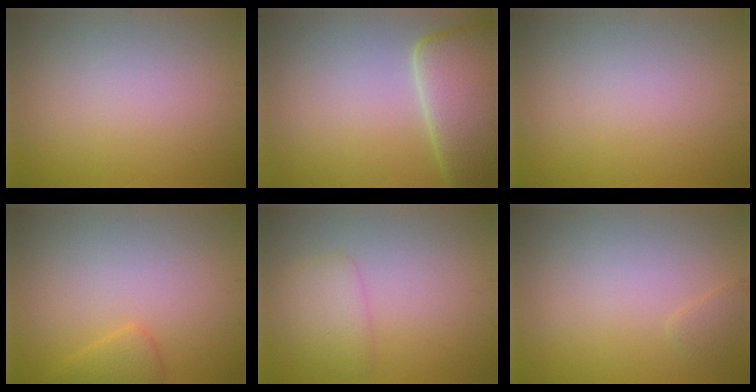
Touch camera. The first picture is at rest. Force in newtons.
{"total": 7.7, "press": 7.7, "slide": 0.9}
{"total": 0.0}
{"total": 1.7, "press": 1.7, "slide": 0.1}
{"total": 2.6, "press": 2.6, "slide": 0.1}
{"total": 0.8, "press": 0.8, "slide": 0.1}